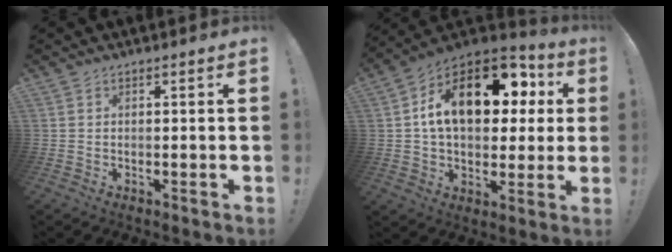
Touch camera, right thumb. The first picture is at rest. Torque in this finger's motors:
{"motor_torque": [2.49, 2.53, 0.72, 0.52, 0.18]}